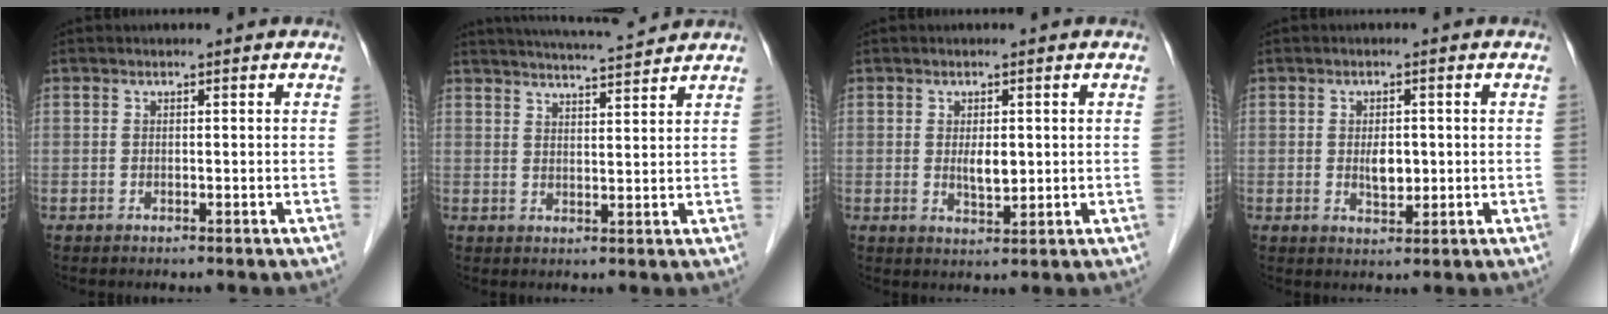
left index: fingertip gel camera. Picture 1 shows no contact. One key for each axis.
{"total": 9.0, "fx": 8.5, "fy": -0.3, "fz": 2.9, "tx": -0.052, "ty": 0.013, "tz": 0.121}
{"total": 2.9, "fx": 0.2, "fy": 1.2, "fz": 2.6, "tx": -0.046, "ty": -0.008, "tz": 0.007}
{"total": 3.0, "fx": -0.1, "fy": 1.6, "fz": 2.6, "tx": -0.045, "ty": -0.004, "tz": 0.002}